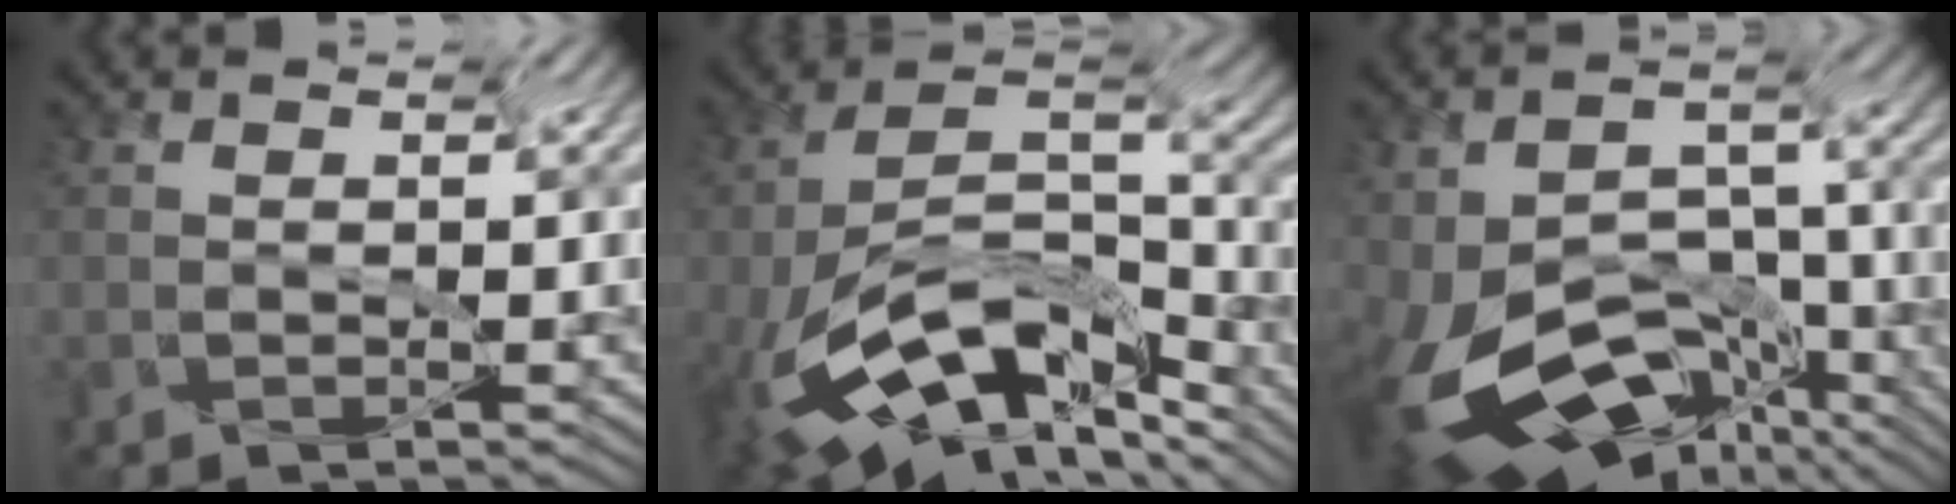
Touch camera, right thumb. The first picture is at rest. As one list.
[{"total": 15.4, "force": [-12.4, 4.8, 7.7], "torque": [-0.164, -0.003, -0.228]}, {"total": 16.3, "force": [-10.2, 9.8, 8.1], "torque": [-0.182, -0.024, -0.133]}]